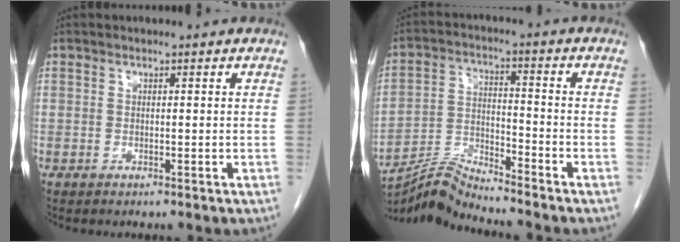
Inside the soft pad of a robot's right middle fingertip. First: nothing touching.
{"total": 7.5, "force": [-7.3, -1.7, 0.1], "torque": [-0.015, 0.006, -0.137]}